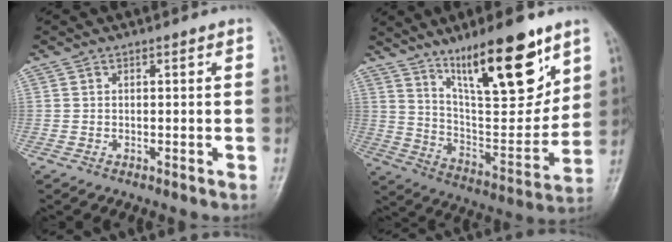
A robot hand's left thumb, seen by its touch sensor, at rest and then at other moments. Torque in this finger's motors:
{"motor_torque": [1.37, 0.93, 1.71, -1.06, 0.20]}